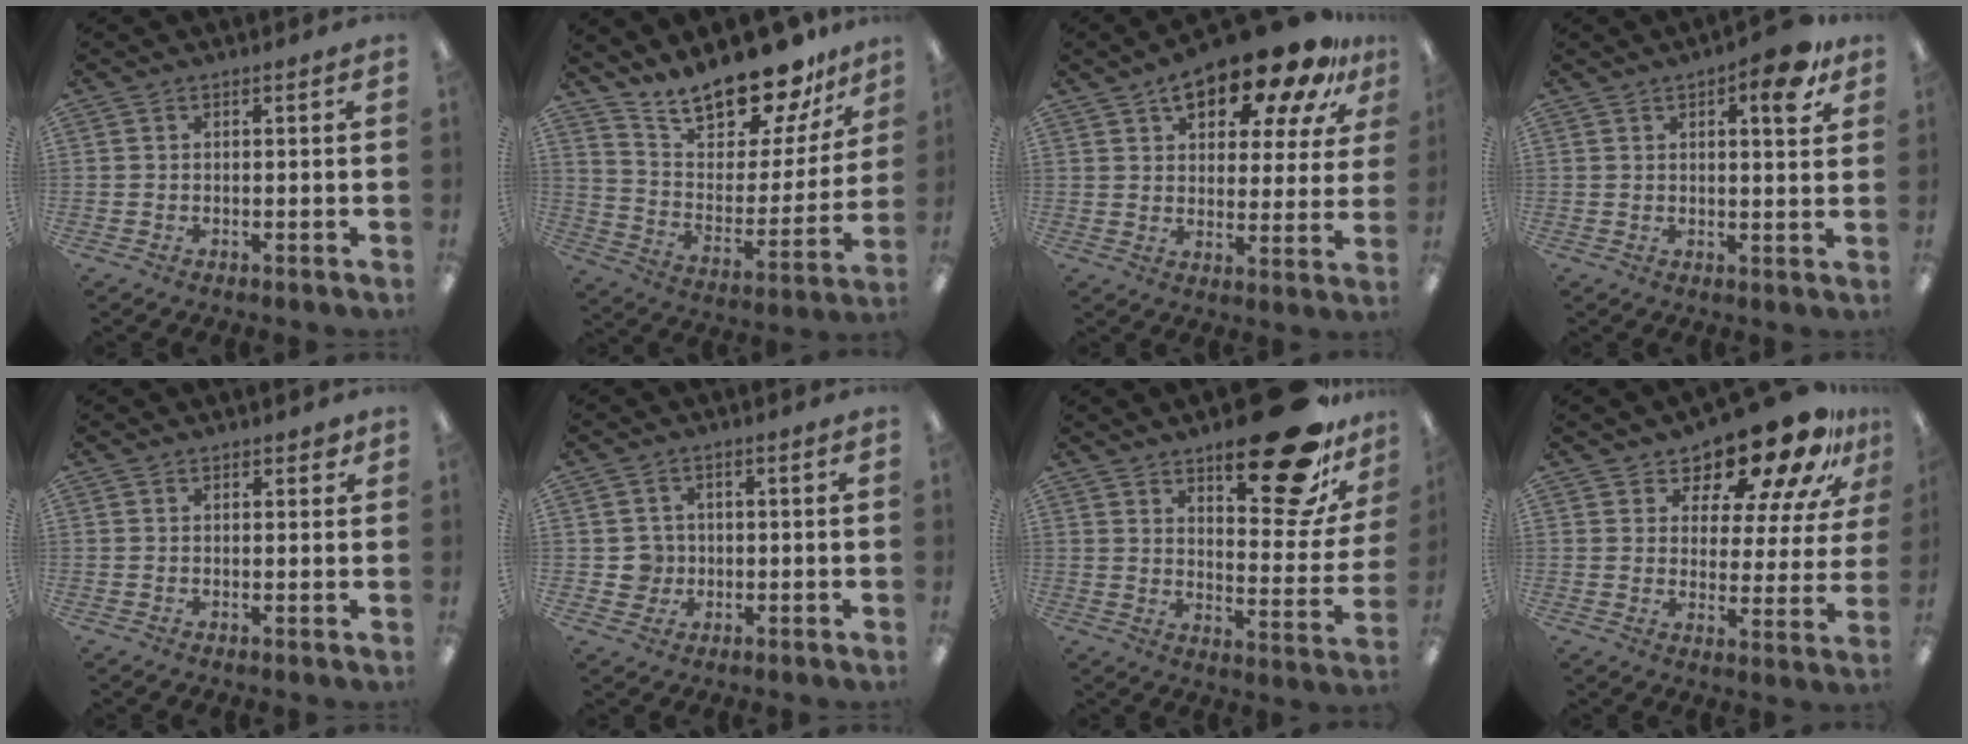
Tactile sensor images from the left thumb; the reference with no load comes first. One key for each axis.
{"total": 19.9, "fx": 17.4, "fy": 6.0, "fz": 7.6, "tx": -0.132, "ty": -0.129, "tz": 0.302}
{"total": 17.4, "fx": 12.4, "fy": 6.5, "fz": 10.4, "tx": -0.158, "ty": -0.071, "tz": 0.204}
{"total": 8.1, "fx": 4.5, "fy": 2.8, "fz": 6.2, "tx": -0.074, "ty": -0.018, "tz": 0.066}
{"total": 1.7, "fx": 1.2, "fy": 0.9, "fz": 0.7, "tx": -0.006, "ty": -0.001, "tz": 0.020}
{"total": 4.0, "fx": 0.1, "fy": 4.0, "fz": 0.3, "tx": -0.001, "ty": 0.002, "tz": -0.001}
{"total": 23.6, "fx": 15.9, "fy": 8.3, "fz": 15.4, "tx": -0.189, "ty": -0.109, "tz": 0.254}
{"total": 16.7, "fx": 13.9, "fy": 5.4, "fz": 7.7, "tx": -0.118, "ty": -0.106, "tz": 0.230}